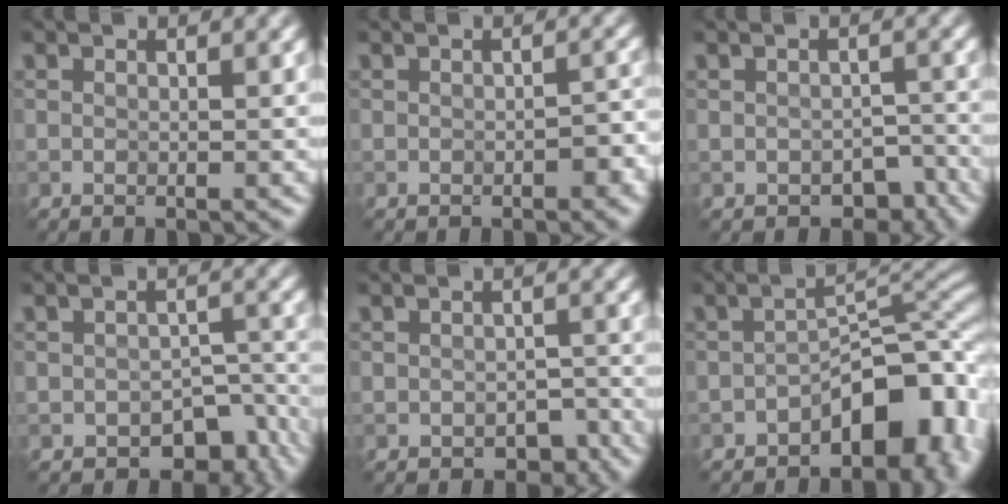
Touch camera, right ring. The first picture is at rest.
{"total": 1.7, "force": [-0.7, 0.9, 1.3], "torque": [-0.018, 0.003, -0.007]}
{"total": 3.3, "force": [-1.9, 2.0, 1.8], "torque": [-0.015, -0.007, -0.022]}
{"total": 5.6, "force": [-3.0, 3.5, 3.2], "torque": [-0.026, -0.019, -0.035]}
{"total": 2.5, "force": [-1.3, 1.6, 1.3], "torque": [-0.011, -0.004, -0.016]}
{"total": 8.8, "force": [-3.7, 4.9, 6.4], "torque": [-0.062, 0.009, -0.063]}